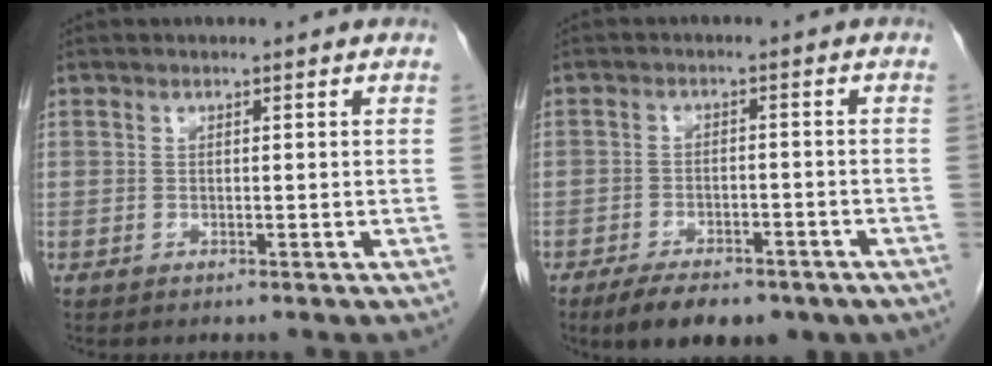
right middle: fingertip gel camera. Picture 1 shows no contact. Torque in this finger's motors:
{"motor_torque": [1.08, -1.05, 0.35, 0.07]}